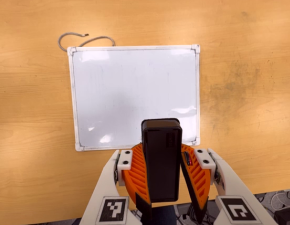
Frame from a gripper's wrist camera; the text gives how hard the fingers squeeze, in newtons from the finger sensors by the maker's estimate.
{"total": 8.7, "left": 9.2, "right": 8.1}